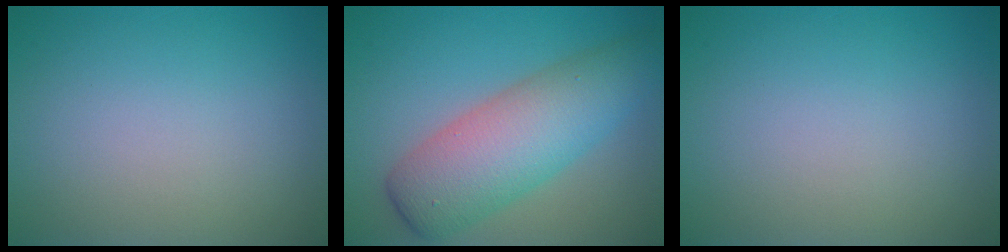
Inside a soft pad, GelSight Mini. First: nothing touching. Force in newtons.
{"total": 7.5, "press": 7.5, "slide": 0.4}
{"total": 0.0}